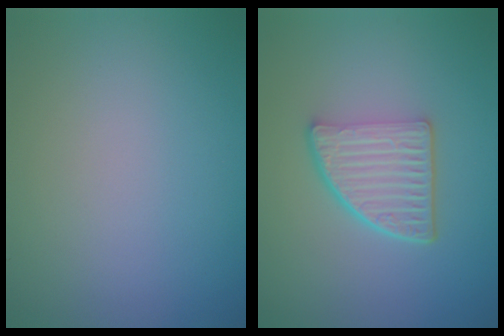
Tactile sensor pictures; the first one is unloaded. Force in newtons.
{"total": 5.3, "press": 3.7, "slide": 3.7}